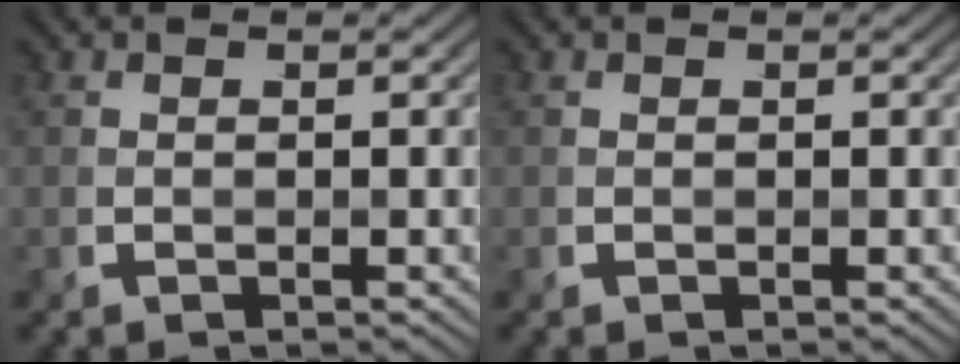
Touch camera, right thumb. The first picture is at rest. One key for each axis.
{"total": 0.0}